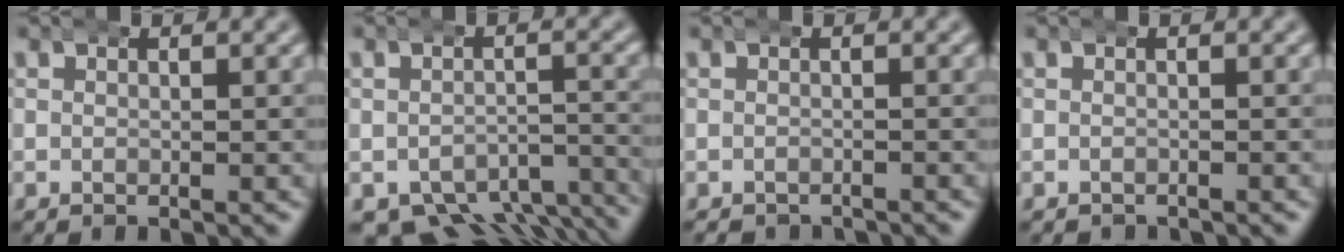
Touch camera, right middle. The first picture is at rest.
{"total": 8.0, "force": [-6.2, 3.8, 3.2], "torque": [-0.036, -0.031, -0.088]}
{"total": 1.4, "force": [-1.3, 0.2, -0.3], "torque": [0.002, -0.011, -0.016]}
{"total": 0.8, "force": [-0.7, 0.0, -0.3], "torque": [0.003, -0.005, -0.007]}